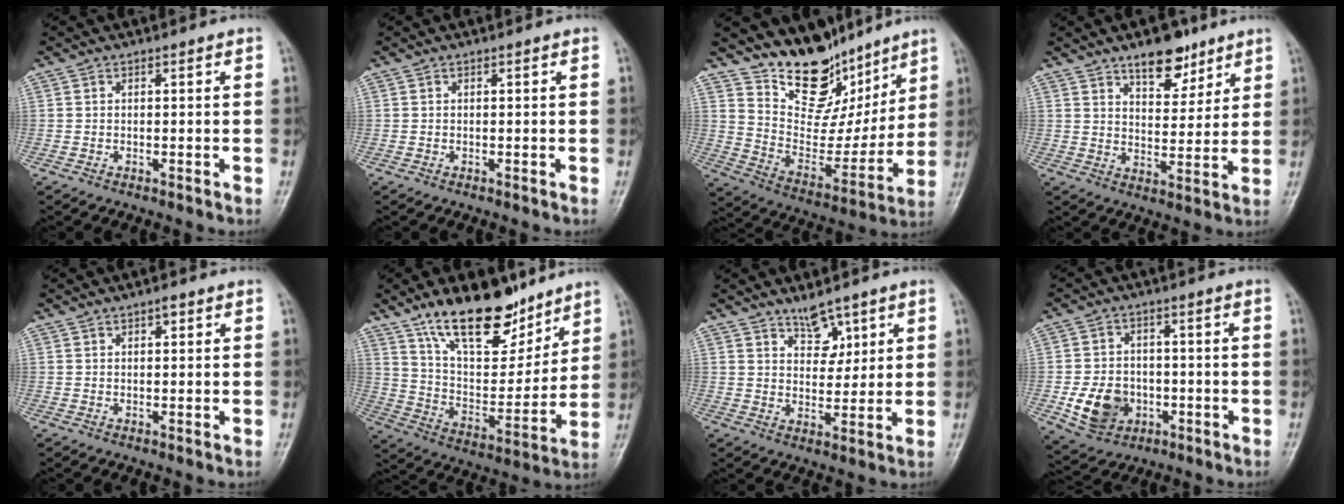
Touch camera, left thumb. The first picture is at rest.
{"total": 0.0}
{"total": 16.9, "force": [13.1, 8.8, 6.3], "torque": [-0.038, -0.081, 0.231]}
{"total": 9.4, "force": [6.5, 4.5, 5.3], "torque": [-0.047, -0.040, 0.102]}
{"total": 1.7, "force": [0.9, 0.8, 1.2], "torque": [-0.012, -0.001, 0.012]}
{"total": 20.1, "force": [14.2, 8.6, 11.4], "torque": [-0.136, -0.079, 0.248]}
{"total": 5.6, "force": [3.8, 2.9, 2.9], "torque": [-0.020, -0.030, 0.067]}
{"total": 9.6, "force": [-2.7, 7.7, 5.1], "torque": [-0.064, 0.009, -0.041]}